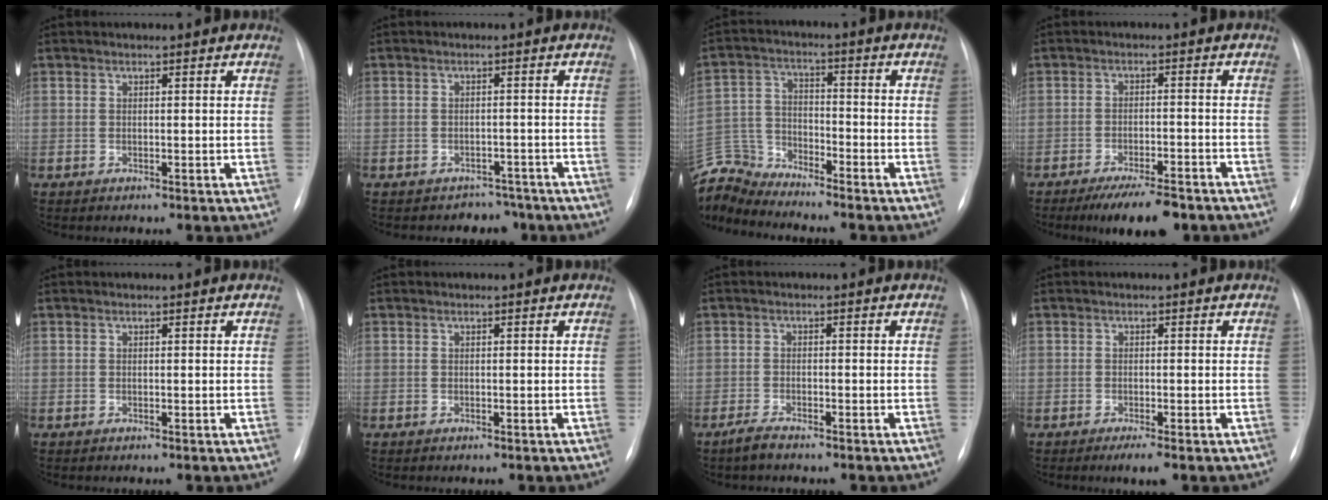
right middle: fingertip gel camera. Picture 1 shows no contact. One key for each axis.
{"total": 3.3, "fx": -2.6, "fy": 1.9, "fz": -0.6, "tx": 0.011, "ty": 0.016, "tz": -0.034}
{"total": 9.3, "fx": -9.2, "fy": 0.2, "fz": 0.0, "tx": -0.010, "ty": 0.017, "tz": -0.183}
{"total": 8.2, "fx": -6.4, "fy": 2.0, "fz": 4.8, "tx": -0.071, "ty": -0.011, "tz": -0.099}
{"total": 0.0}
{"total": 0.0}
{"total": 2.2, "fx": -1.8, "fy": 0.3, "fz": 1.1, "tx": -0.033, "ty": -0.005, "tz": -0.035}
{"total": 2.3, "fx": -1.4, "fy": 0.3, "fz": 1.7, "tx": -0.027, "ty": -0.004, "tz": -0.023}